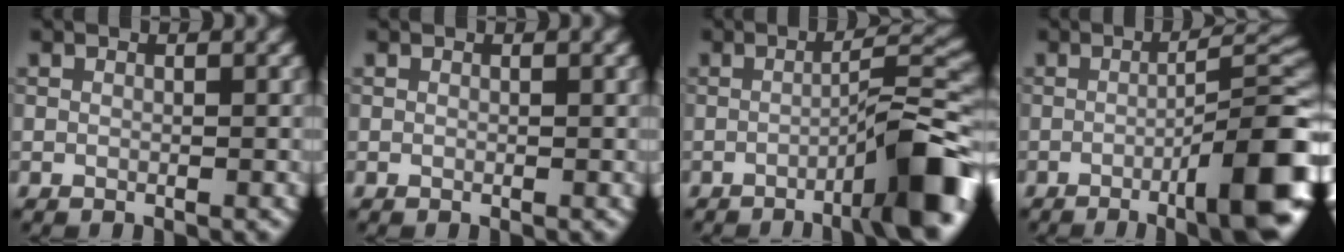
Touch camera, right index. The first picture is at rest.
{"total": 0.0}
{"total": 8.5, "force": [-4.2, 1.2, 7.3], "torque": [-0.090, 0.022, -0.070]}
{"total": 11.8, "force": [-4.5, 2.5, 10.7], "torque": [-0.131, 0.001, -0.062]}